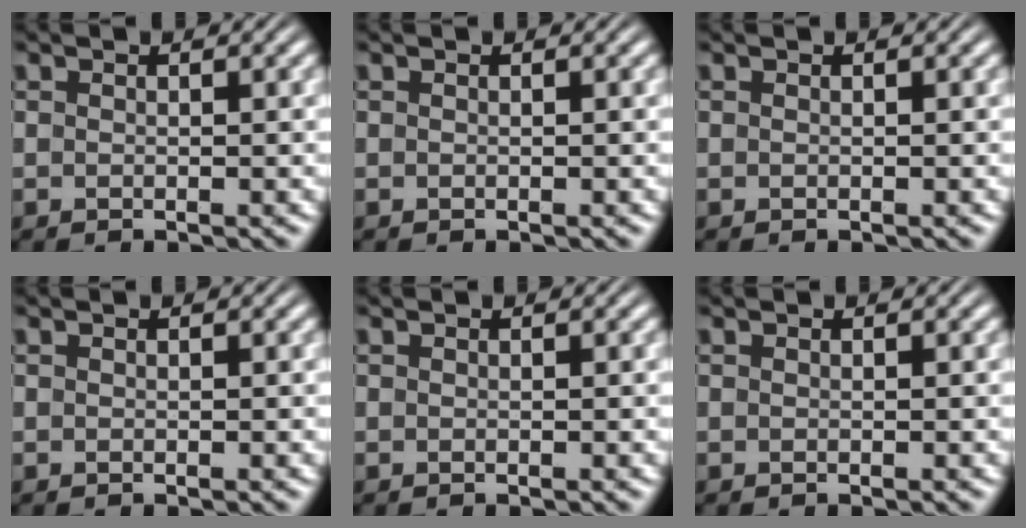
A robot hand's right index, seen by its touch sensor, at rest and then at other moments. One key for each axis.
{"total": 0.0}
{"total": 0.0}
{"total": 0.0}
{"total": 0.0}
{"total": 0.0}